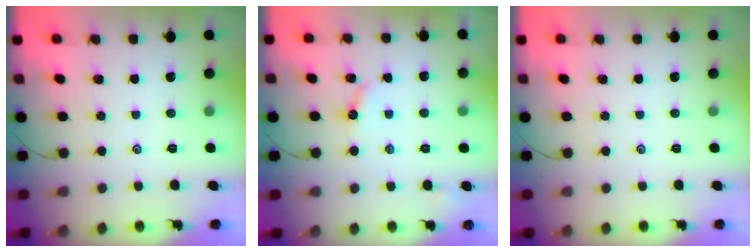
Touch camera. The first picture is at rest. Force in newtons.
{"total": 4.3, "press": 4.2, "slide": 0.3}
{"total": 0.0}